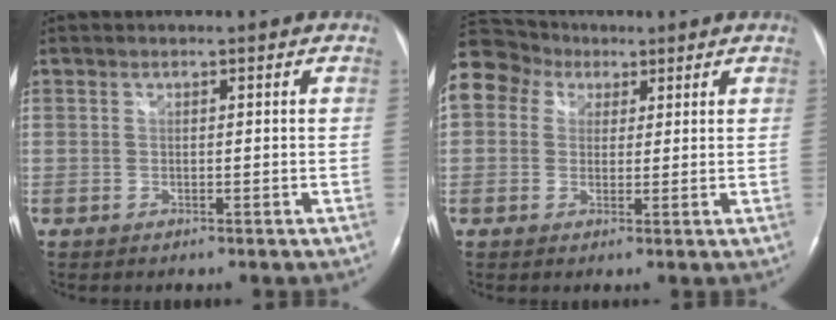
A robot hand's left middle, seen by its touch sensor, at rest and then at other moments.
{"total": 20.3, "force": [8.9, 16.2, 8.5], "torque": [-0.279, 0.113, 0.175]}